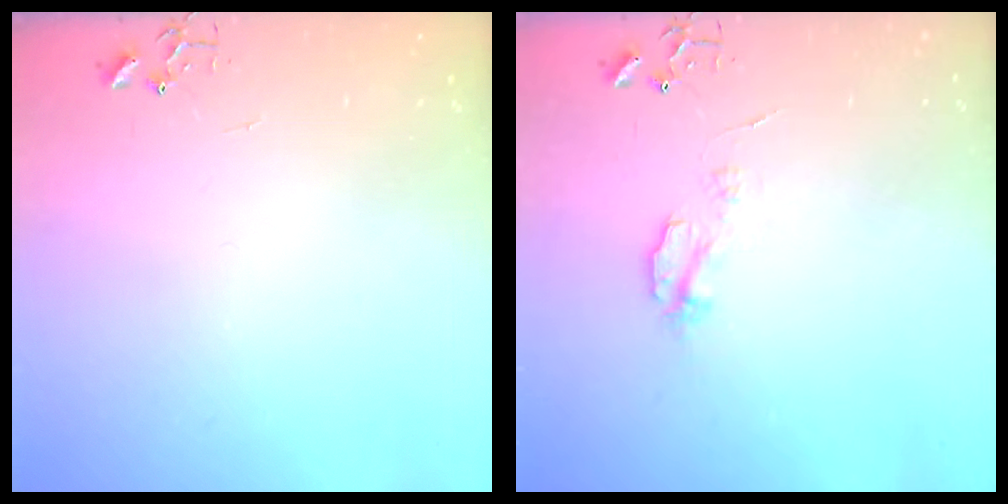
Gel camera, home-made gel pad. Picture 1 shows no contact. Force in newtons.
{"total": 5.1, "press": 5.0, "slide": 0.7}